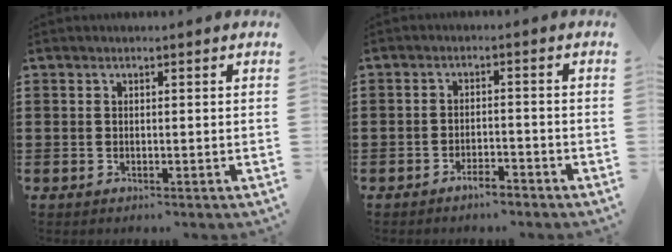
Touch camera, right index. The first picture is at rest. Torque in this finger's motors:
{"motor_torque": [1.08, 0.88, -0.48, -0.04]}